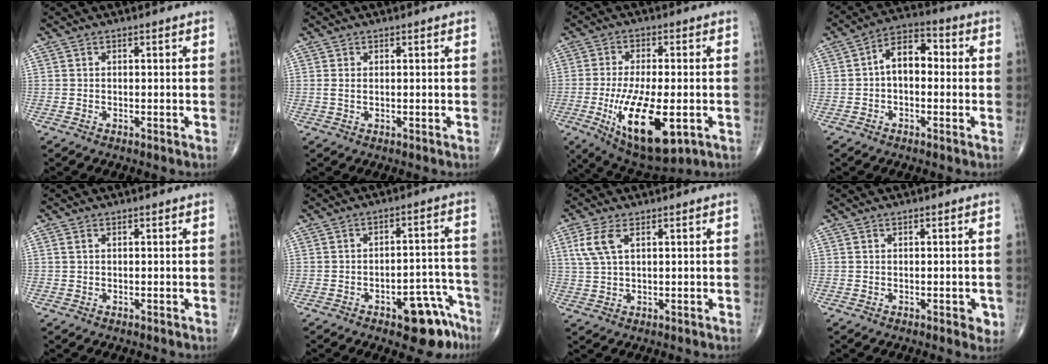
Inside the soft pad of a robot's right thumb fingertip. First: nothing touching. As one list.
[{"total": 1.0, "force": [0.1, 0.5, 0.9], "torque": [-0.024, 0.002, 0.005]}, {"total": 16.8, "force": [-4.7, 6.6, 14.7], "torque": [-0.257, -0.014, -0.062]}, {"total": 8.0, "force": [0.0, 5.0, 6.3], "torque": [-0.083, 0.031, -0.013]}, {"total": 0.7, "force": [0.3, 0.4, 0.5], "torque": [-0.012, 0.005, 0.007]}, {"total": 10.5, "force": [-6.4, 4.4, 7.1], "torque": [-0.056, 0.053, -0.078]}, {"total": 5.3, "force": [2.1, 2.4, 4.3], "torque": [-0.108, 0.006, 0.049]}, {"total": 2.3, "force": [-0.4, 1.2, 2.0], "torque": [-0.013, -0.002, -0.003]}]